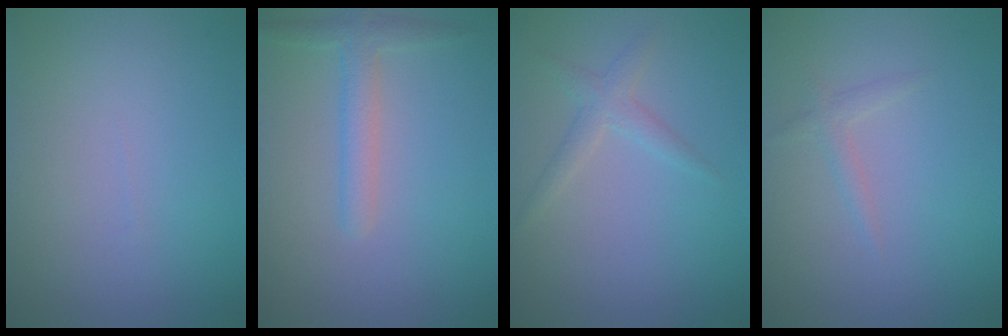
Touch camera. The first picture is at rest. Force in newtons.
{"total": 2.4, "press": 2.4, "slide": 0.2}
{"total": 1.7, "press": 1.7, "slide": 0.1}
{"total": 1.1, "press": 1.1, "slide": 0.0}